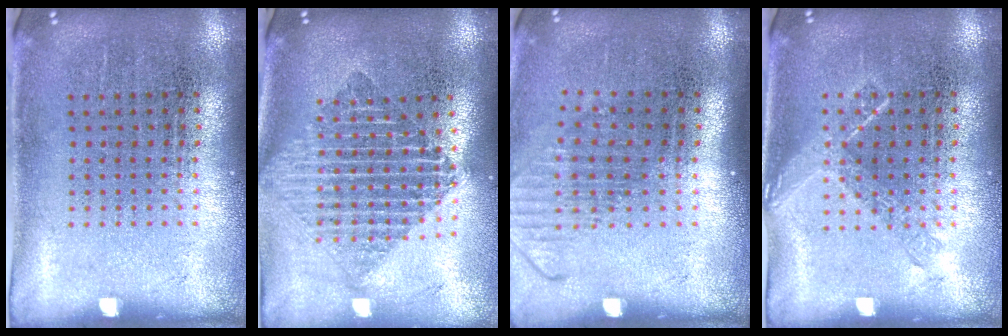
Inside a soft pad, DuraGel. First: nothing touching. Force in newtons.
{"total": 1.9, "press": 1.6, "slide": 1.0}
{"total": 1.3, "press": 1.0, "slide": 0.9}
{"total": 1.0, "press": 0.9, "slide": 0.3}